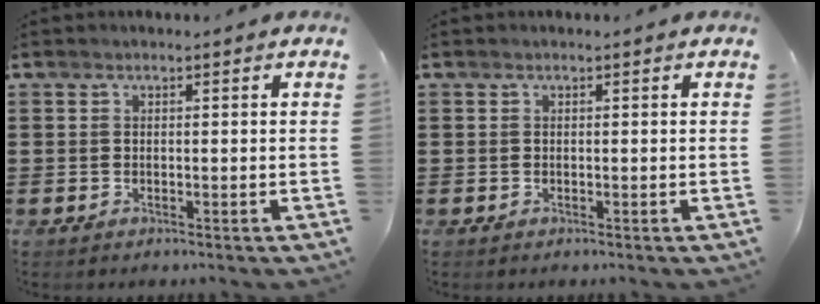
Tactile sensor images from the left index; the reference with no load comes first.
{"total": 0.0}